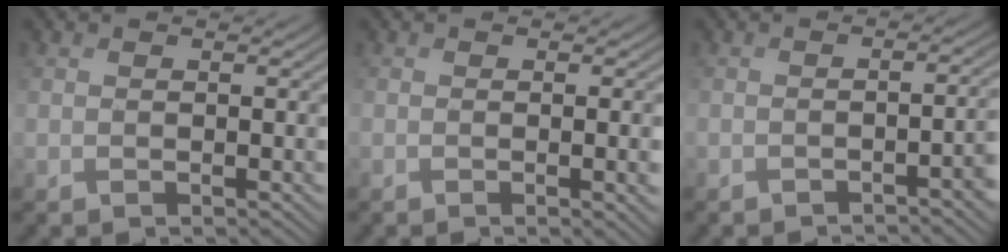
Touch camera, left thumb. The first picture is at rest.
{"total": 3.5, "force": [-0.3, 0.8, 3.4], "torque": [-0.049, 0.000, -0.004]}
{"total": 3.2, "force": [-1.5, 0.7, 2.8], "torque": [-0.026, 0.008, -0.029]}